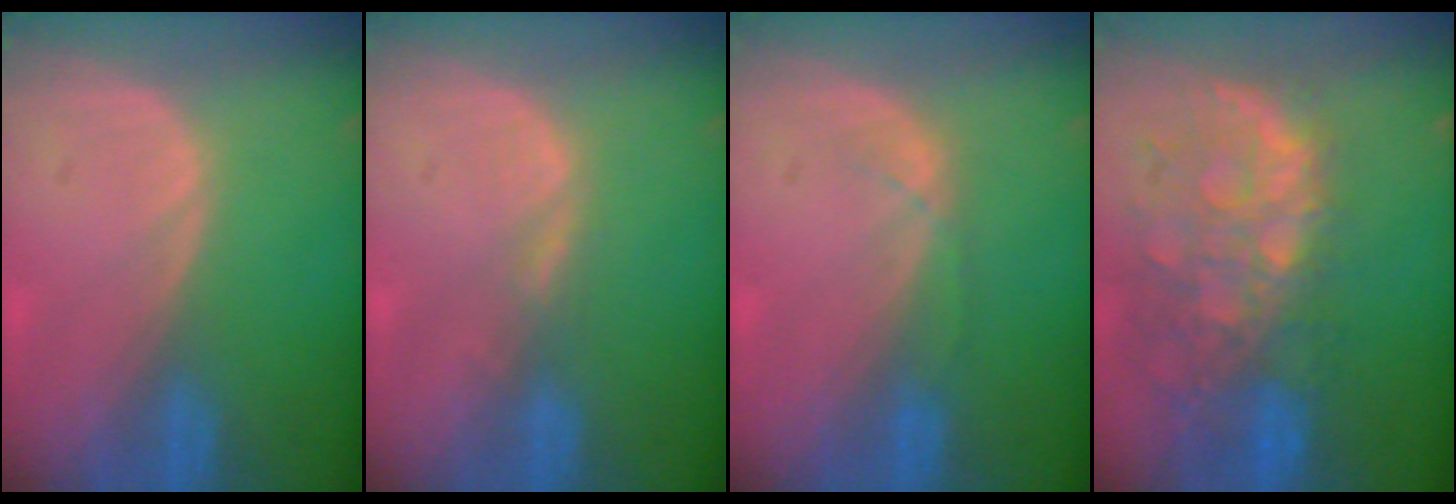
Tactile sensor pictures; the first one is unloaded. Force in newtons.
{"total": 1.3, "press": 1.3, "slide": 0.2}
{"total": 1.4, "press": 1.3, "slide": 0.3}
{"total": 12.0, "press": 10.0, "slide": 6.7}